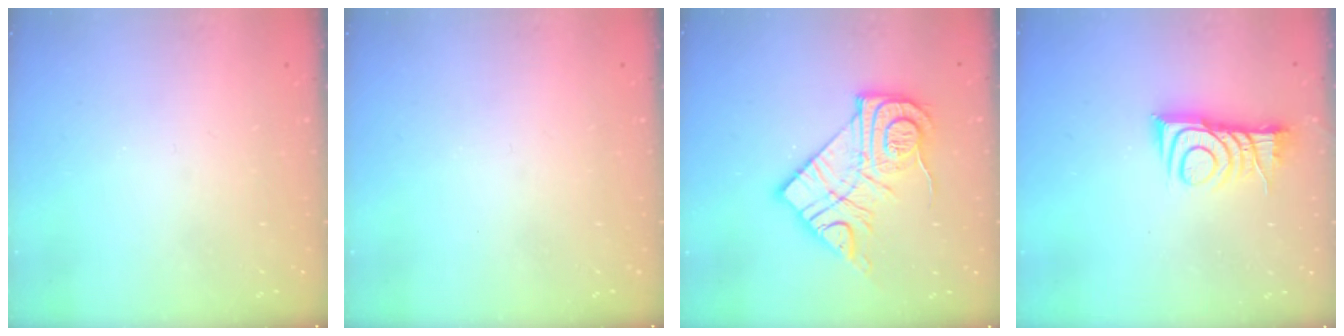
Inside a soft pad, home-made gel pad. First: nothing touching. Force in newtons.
{"total": 0.0}
{"total": 17.7, "press": 17.6, "slide": 1.1}
{"total": 10.4, "press": 10.4, "slide": 0.0}